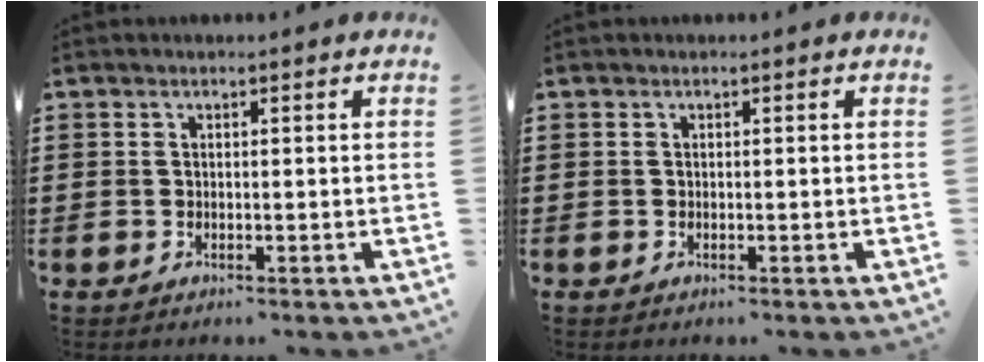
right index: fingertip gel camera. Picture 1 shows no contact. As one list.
[{"total": 0.0}]